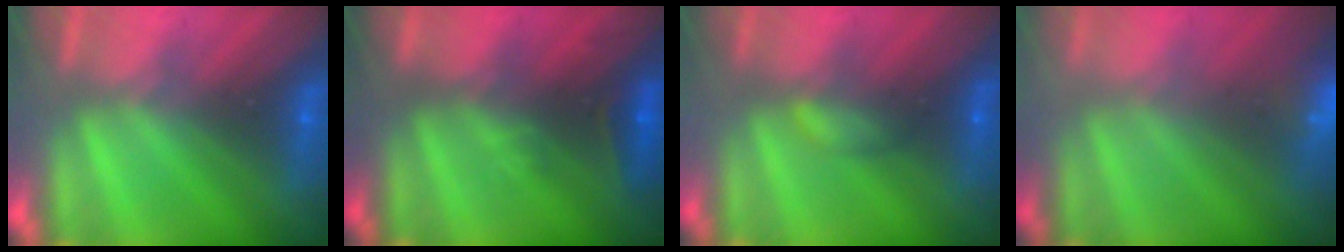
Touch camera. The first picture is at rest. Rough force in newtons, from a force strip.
{"total": 2.8}
{"total": 2.2}
{"total": 2.2}